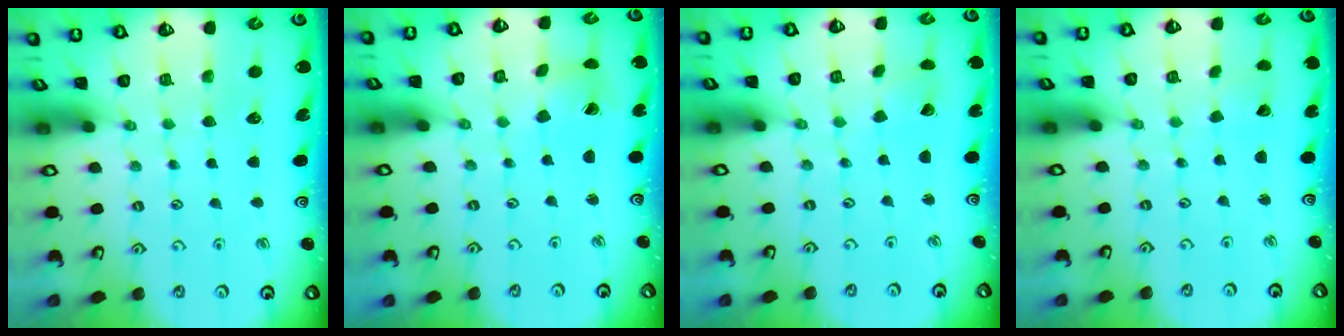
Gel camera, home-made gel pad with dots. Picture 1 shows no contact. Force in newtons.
{"total": 1.6, "press": 1.6, "slide": 0.3}
{"total": 1.0, "press": 1.0, "slide": 0.1}
{"total": 1.1, "press": 1.1, "slide": 0.1}